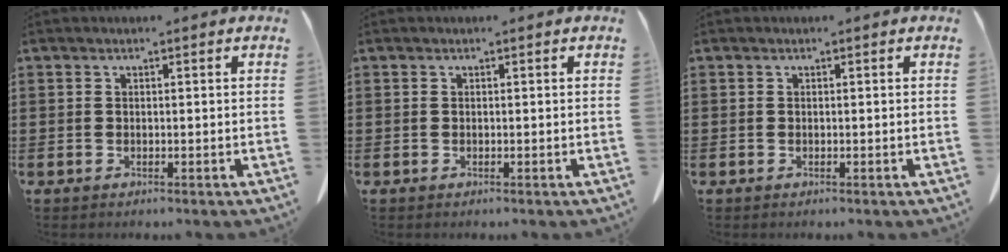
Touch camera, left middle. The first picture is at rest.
{"total": 0.0}
{"total": 0.0}